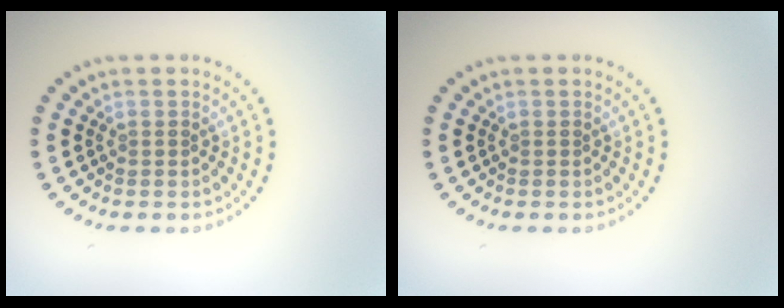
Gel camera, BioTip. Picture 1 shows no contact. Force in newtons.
{"total": 0.0}